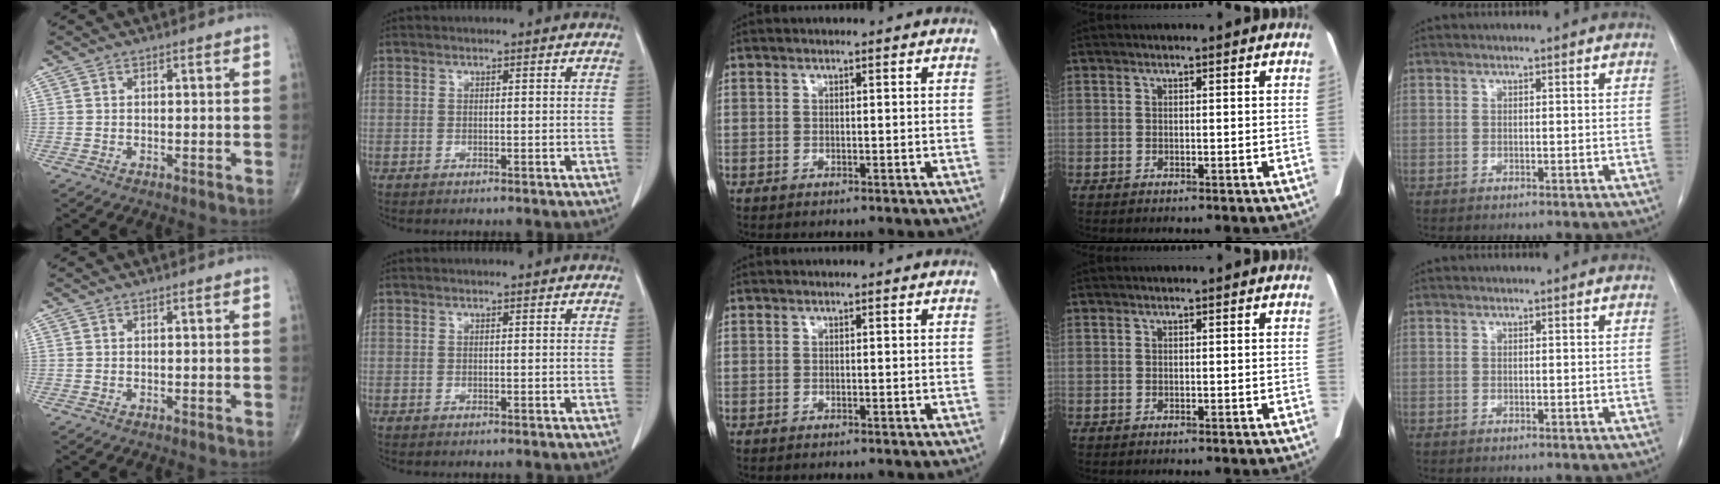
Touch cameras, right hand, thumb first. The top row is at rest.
{}